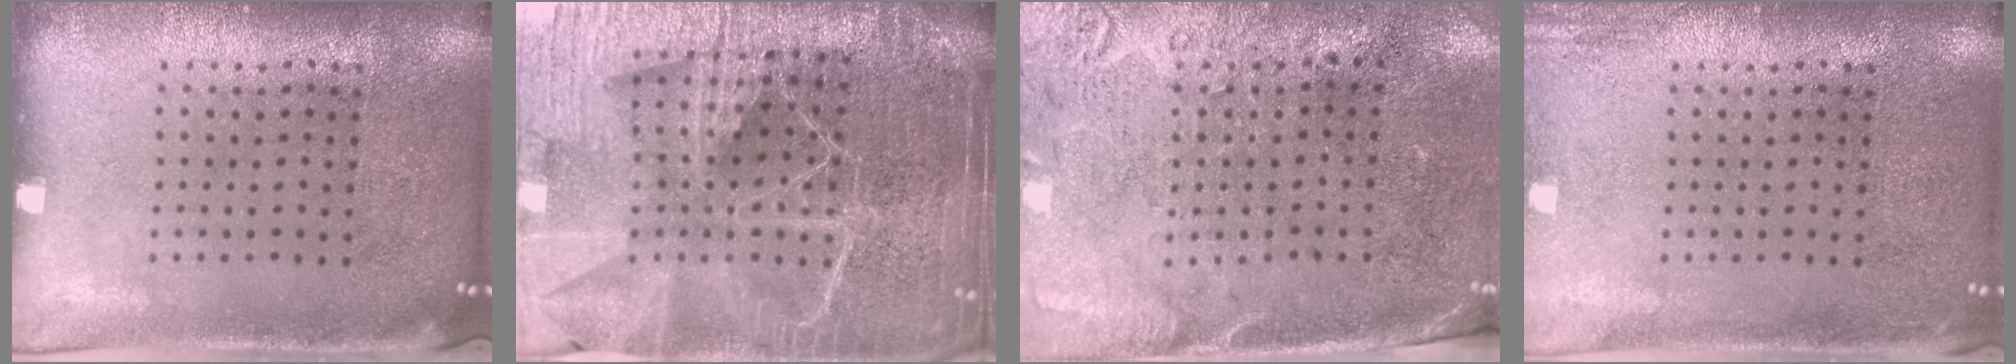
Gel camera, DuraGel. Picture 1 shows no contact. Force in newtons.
{"total": 6.1, "press": 5.3, "slide": 2.9}
{"total": 2.7, "press": 2.3, "slide": 1.4}
{"total": 1.4, "press": 1.4, "slide": 0.2}